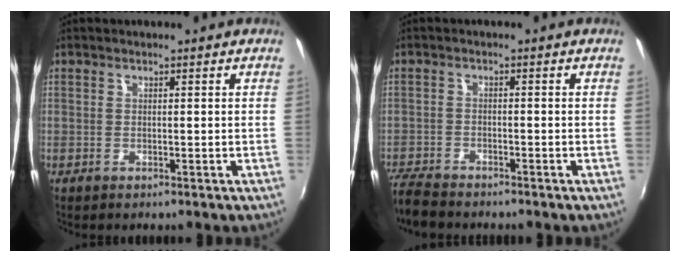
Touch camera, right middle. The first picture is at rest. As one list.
[{"total": 5.8, "force": [-5.4, 1.3, 1.5], "torque": [-0.052, -0.022, -0.106]}]